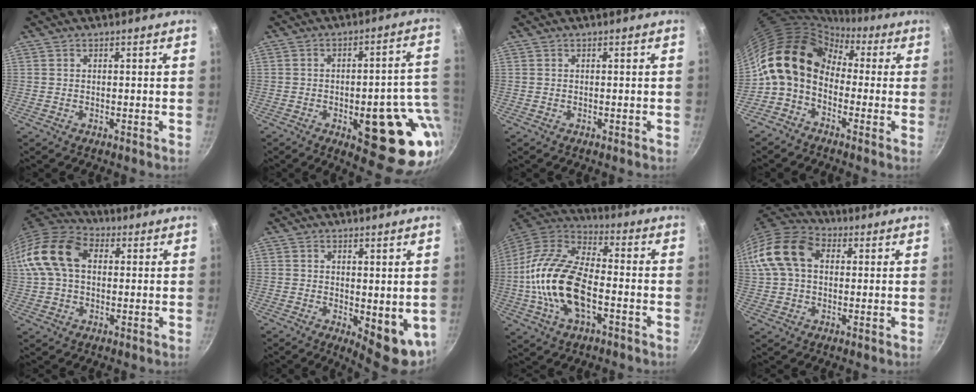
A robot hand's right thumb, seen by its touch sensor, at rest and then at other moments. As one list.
[{"total": 20.7, "force": [-4.7, 8.1, 18.5], "torque": [-0.169, 0.012, -0.054]}, {"total": 0.0}, {"total": 14.3, "force": [-0.2, 10.9, 9.2], "torque": [-0.141, 0.045, -0.027]}, {"total": 14.4, "force": [2.6, 9.8, 10.3], "torque": [-0.184, 0.028, 0.031]}, {"total": 9.0, "force": [-0.2, 4.0, 8.0], "torque": [-0.083, -0.011, 0.008]}, {"total": 19.4, "force": [-4.0, 10.1, 16.1], "torque": [-0.299, 0.034, -0.089]}, {"total": 14.3, "force": [2.8, 10.0, 9.8], "torque": [-0.176, 0.031, 0.034]}]